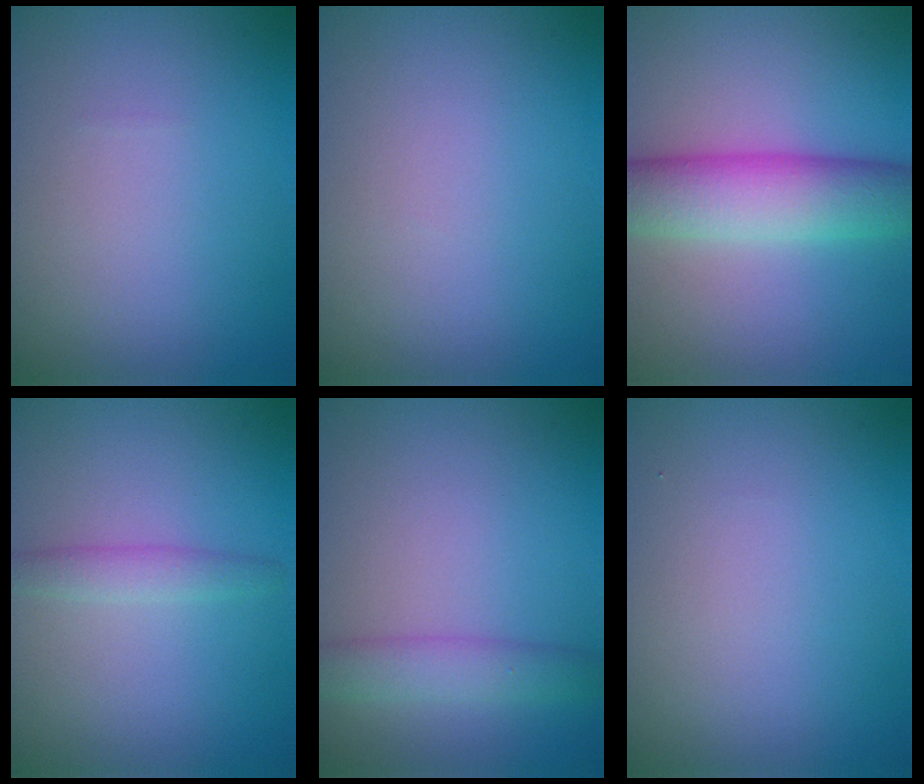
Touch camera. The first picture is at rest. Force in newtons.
{"total": 0.0}
{"total": 7.4, "press": 7.4, "slide": 0.3}
{"total": 1.8, "press": 1.8, "slide": 0.1}
{"total": 3.0, "press": 3.0, "slide": 0.2}
{"total": 0.0}